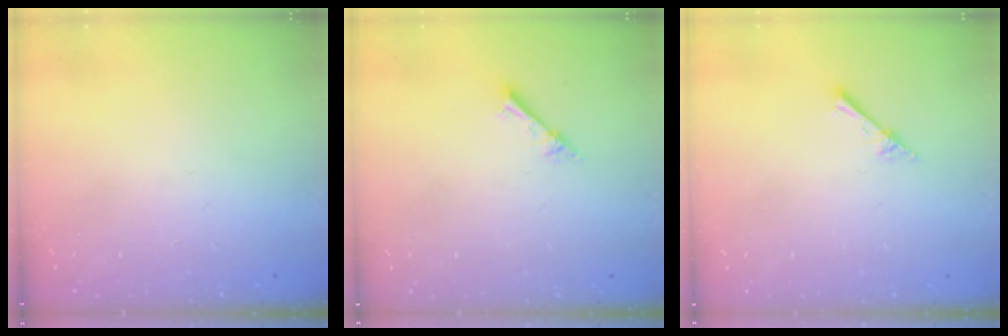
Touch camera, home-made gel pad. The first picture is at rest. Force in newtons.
{"total": 2.1, "press": 2.1, "slide": 0.2}
{"total": 2.4, "press": 2.4, "slide": 0.3}